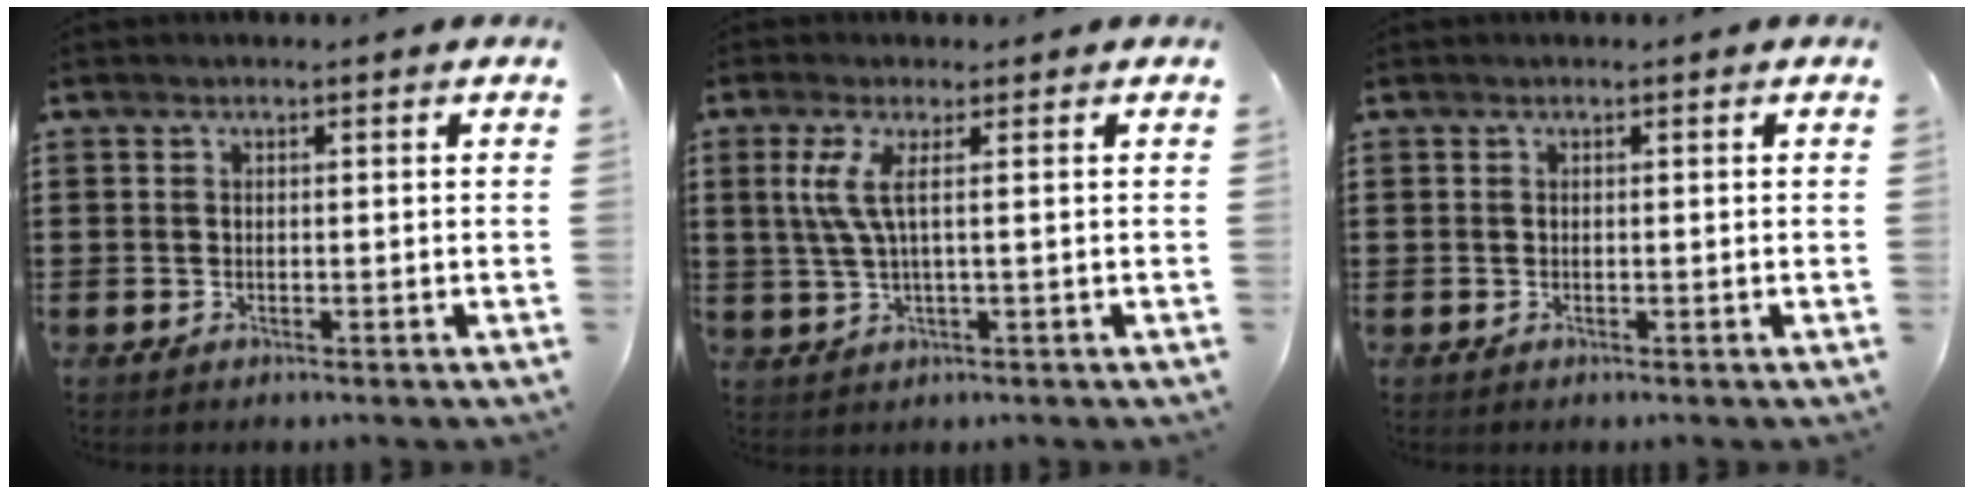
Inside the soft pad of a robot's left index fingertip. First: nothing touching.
{"total": 4.4, "force": [0.9, 0.1, 4.3], "torque": [-0.107, -0.016, 0.008]}
{"total": 0.0}